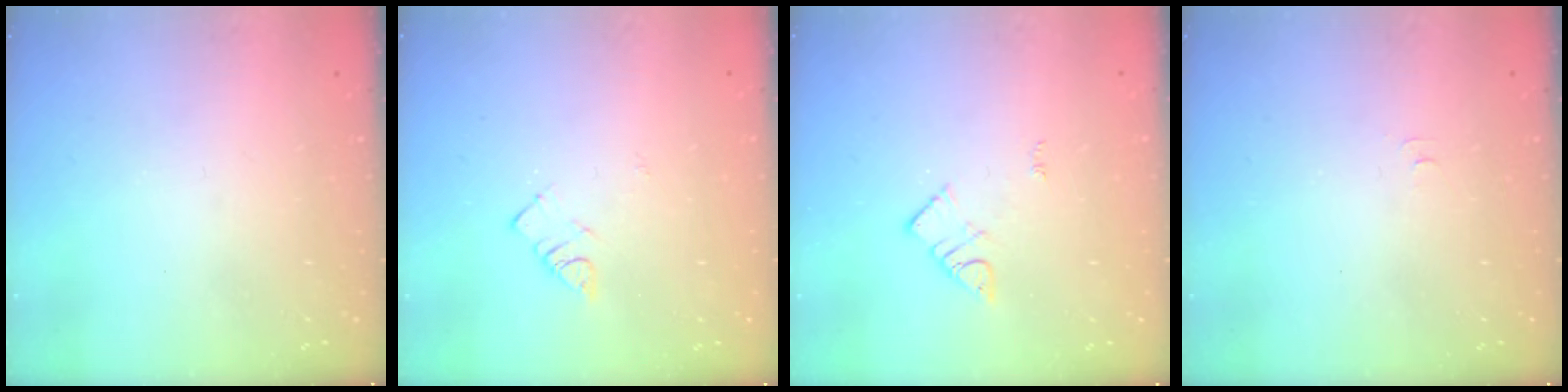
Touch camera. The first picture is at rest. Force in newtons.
{"total": 2.3, "press": 2.3, "slide": 0.4}
{"total": 3.2, "press": 3.2, "slide": 0.2}
{"total": 5.2, "press": 5.1, "slide": 0.6}